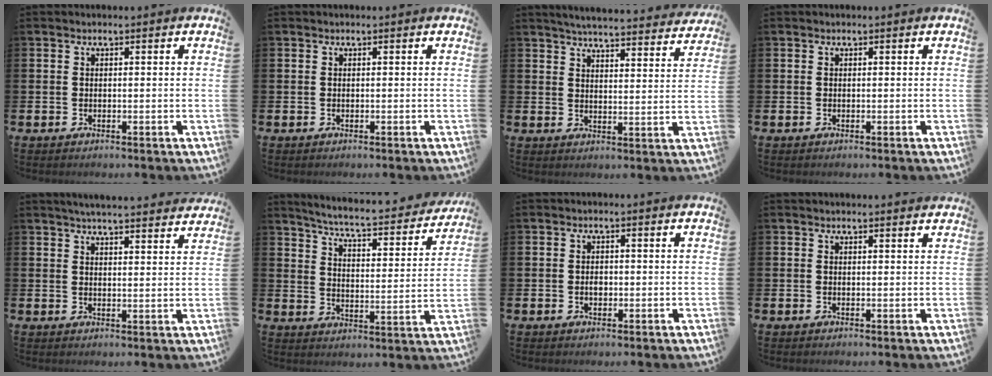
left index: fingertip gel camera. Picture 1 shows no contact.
{"total": 0.0}
{"total": 5.3, "force": [5.2, 0.2, 0.9], "torque": [-0.031, -0.040, 0.089]}
{"total": 0.0}
{"total": 4.6, "force": [4.5, -0.1, 0.8], "torque": [-0.021, -0.026, 0.080]}
{"total": 5.6, "force": [5.3, 0.2, 2.0], "torque": [-0.063, -0.047, 0.083]}
{"total": 1.3, "force": [-0.2, 0.9, 1.0], "torque": [-0.008, 0.002, -0.007]}
{"total": 0.8, "force": [0.7, 0.0, 0.1], "torque": [0.008, -0.005, 0.012]}